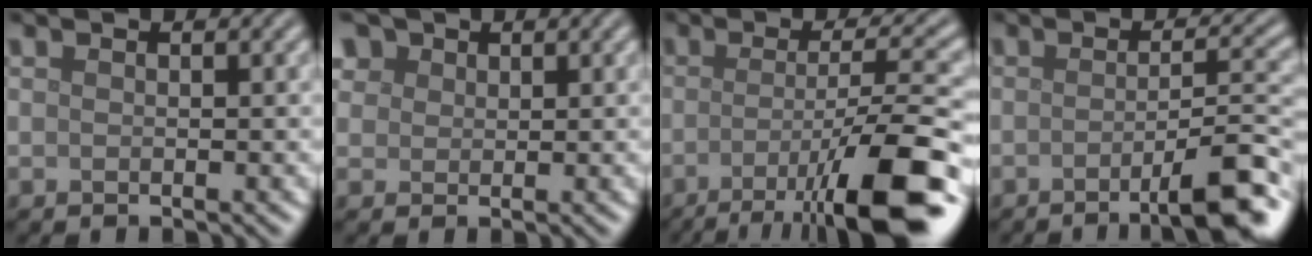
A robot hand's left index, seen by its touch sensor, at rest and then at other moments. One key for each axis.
{"total": 4.4, "fx": 2.5, "fy": 3.1, "fz": 1.8, "tx": -0.059, "ty": 0.009, "tz": 0.046}
{"total": 12.0, "fx": -5.2, "fy": 2.4, "fz": 10.6, "tx": -0.141, "ty": 0.001, "tz": -0.088}
{"total": 6.9, "fx": -3.1, "fy": 1.3, "fz": 6.0, "tx": -0.075, "ty": 0.008, "tz": -0.054}